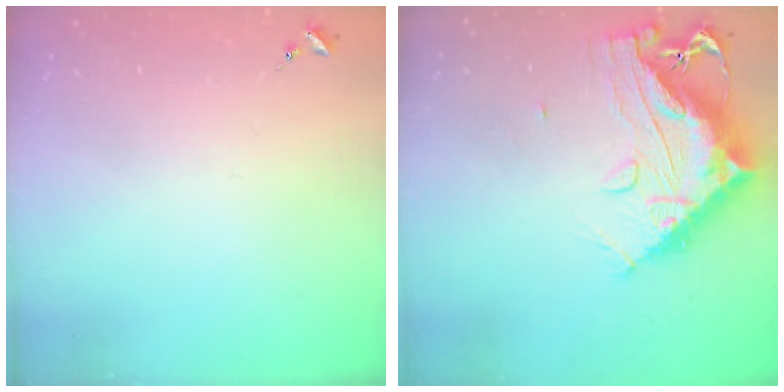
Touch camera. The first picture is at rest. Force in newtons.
{"total": 16.4, "press": 16.3, "slide": 1.5}